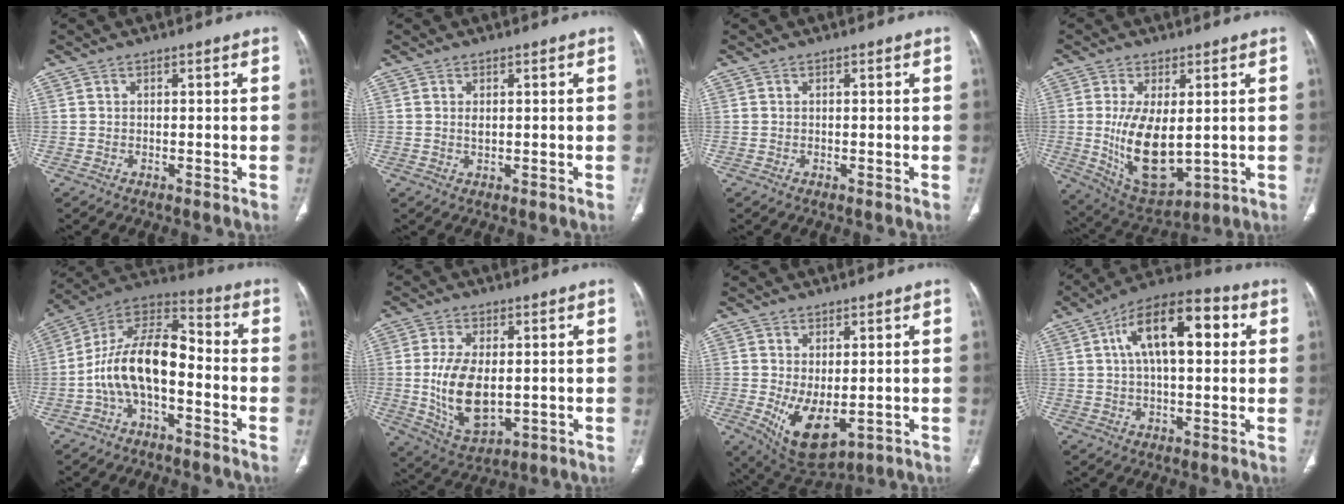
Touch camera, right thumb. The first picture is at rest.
{"total": 1.0, "force": [0.3, 0.5, 0.8], "torque": [-0.017, -0.001, 0.008]}
{"total": 0.0}
{"total": 13.5, "force": [-0.2, 6.6, 11.8], "torque": [-0.203, -0.023, 0.020]}
{"total": 14.8, "force": [-3.7, 7.6, 12.1], "torque": [-0.216, 0.065, -0.073]}
{"total": 12.4, "force": [-0.4, 6.7, 10.4], "torque": [-0.194, -0.016, 0.009]}
{"total": 9.4, "force": [-1.6, 4.9, 7.9], "torque": [-0.126, -0.017, -0.002]}
{"total": 16.2, "force": [4.2, 7.5, 13.8], "torque": [-0.207, 0.025, 0.061]}